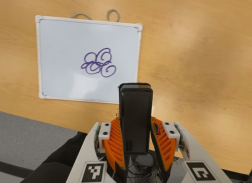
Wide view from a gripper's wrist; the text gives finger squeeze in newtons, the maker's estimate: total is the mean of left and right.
{"total": 5.3, "left": 3.6, "right": 6.9}